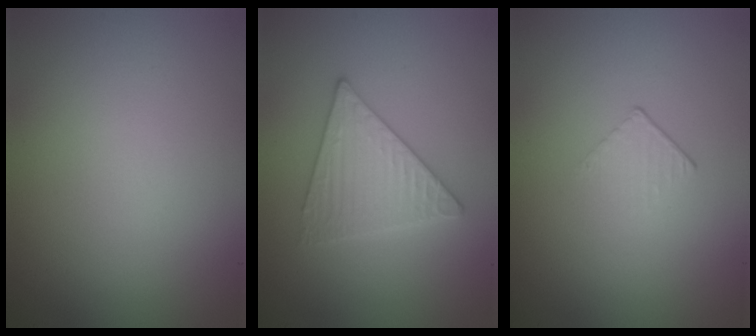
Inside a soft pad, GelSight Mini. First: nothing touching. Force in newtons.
{"total": 3.5, "press": 3.4, "slide": 0.3}
{"total": 1.2, "press": 0.4, "slide": 1.2}